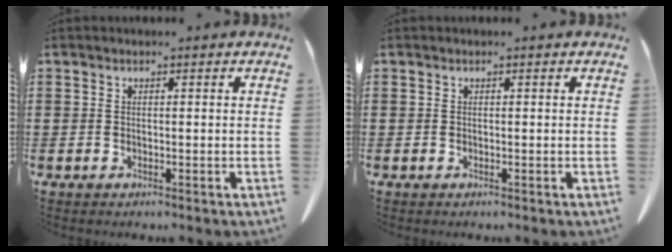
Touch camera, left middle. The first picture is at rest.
{"total": 0.0}